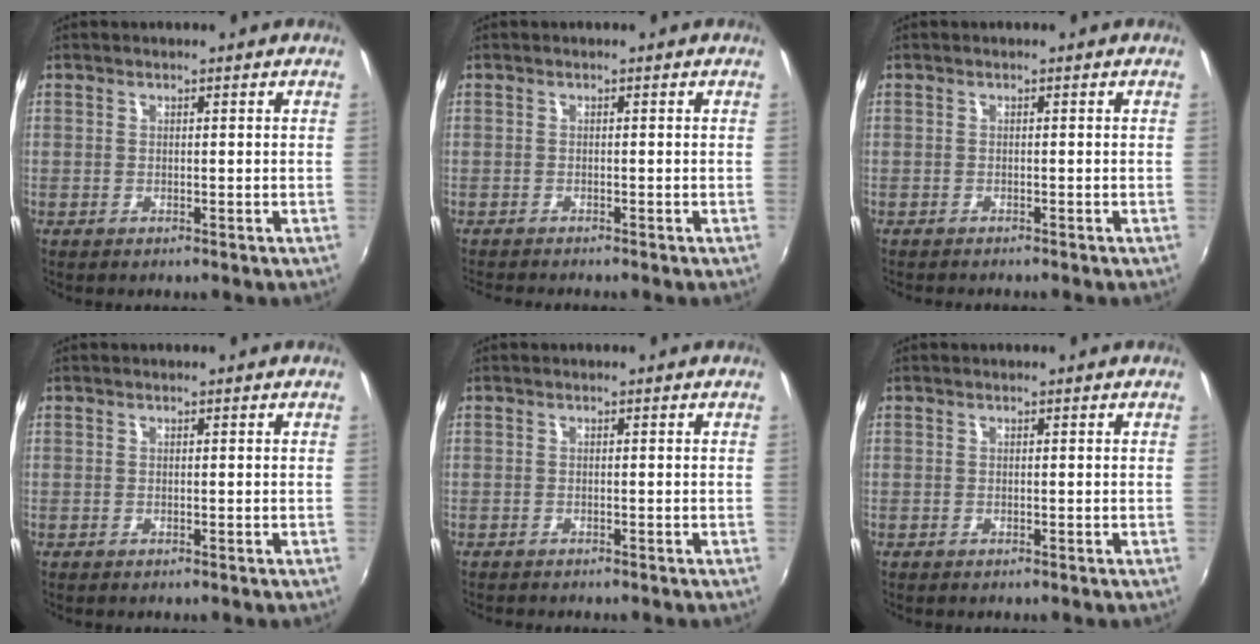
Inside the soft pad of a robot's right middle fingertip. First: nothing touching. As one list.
[{"total": 2.2, "force": [-2.2, -0.1, 0.6], "torque": [-0.019, -0.016, -0.043]}, {"total": 1.2, "force": [-1.2, 0.1, 0.3], "torque": [-0.007, -0.010, -0.021]}, {"total": 0.0}, {"total": 1.3, "force": [-1.3, 0.2, 0.3], "torque": [-0.010, -0.007, -0.019]}, {"total": 0.0}]